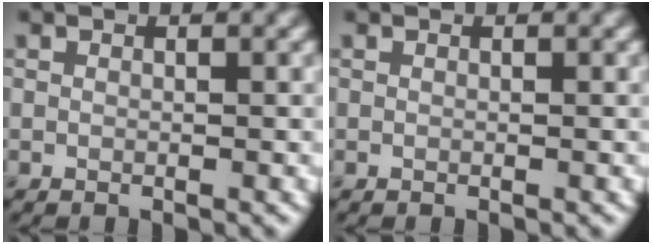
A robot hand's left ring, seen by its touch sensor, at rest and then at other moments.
{"total": 0.0}